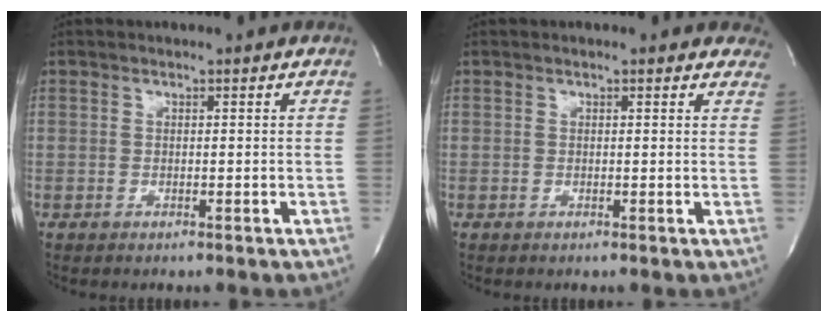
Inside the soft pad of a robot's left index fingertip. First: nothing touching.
{"total": 5.1, "force": [4.3, 1.9, 1.9], "torque": [-0.008, 0.008, 0.033]}